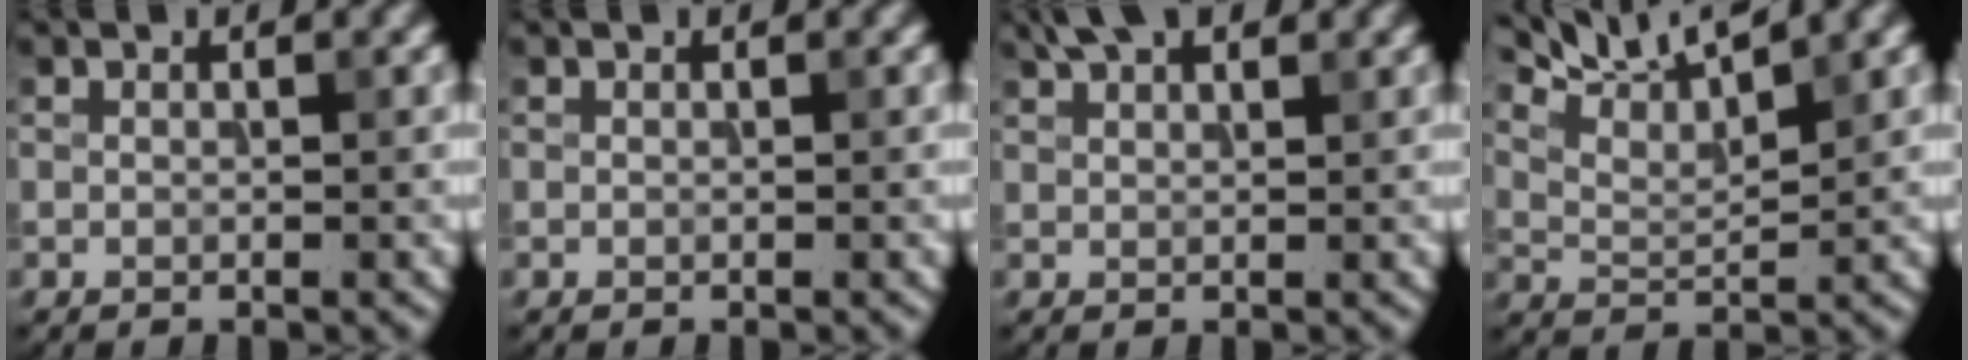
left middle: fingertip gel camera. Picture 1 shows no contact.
{"total": 0.0}
{"total": 2.9, "force": [2.3, 0.8, 1.5], "torque": [-0.023, 0.007, 0.042]}
{"total": 6.2, "force": [5.3, 1.1, 3.0], "torque": [-0.065, 0.013, 0.093]}